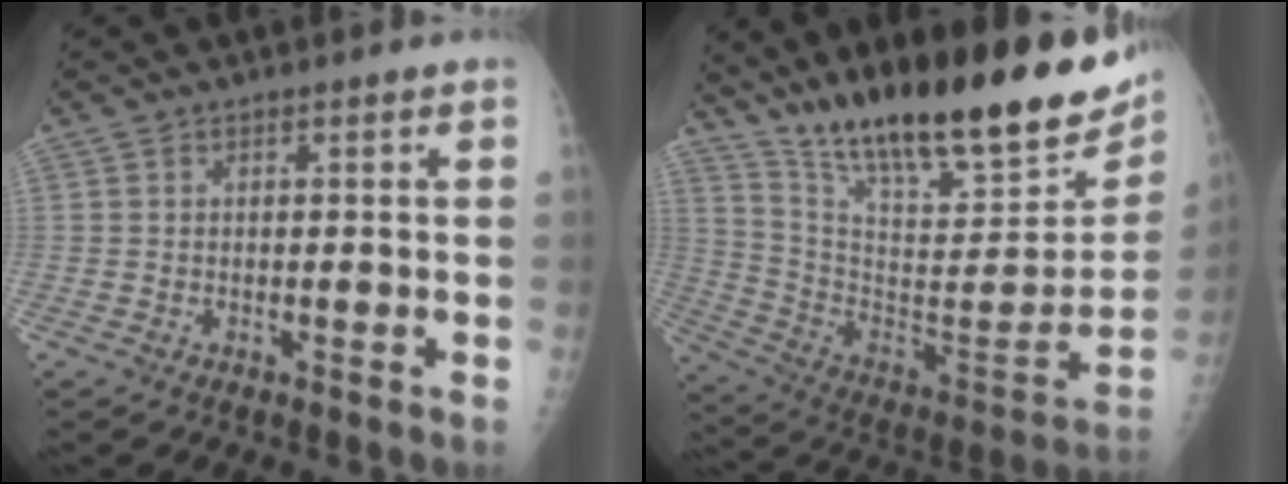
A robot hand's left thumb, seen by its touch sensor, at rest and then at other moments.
{"total": 31.2, "force": [21.8, 8.1, 20.8], "torque": [-0.309, -0.076, 0.353]}